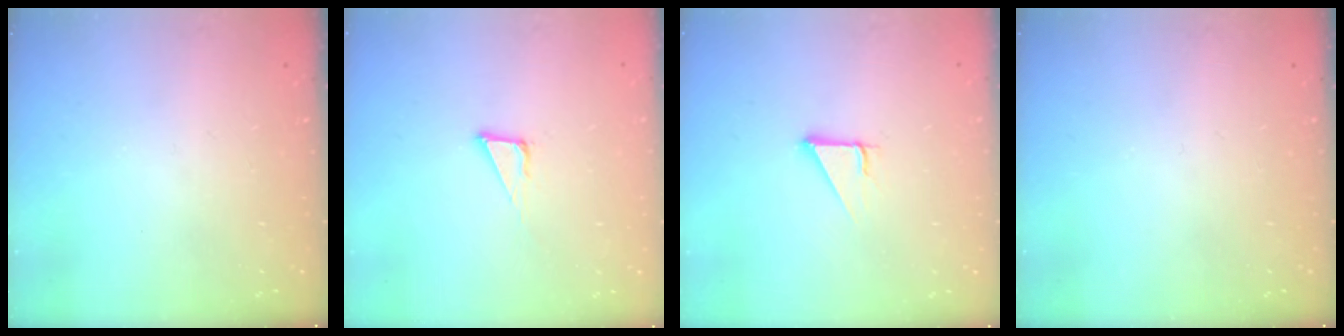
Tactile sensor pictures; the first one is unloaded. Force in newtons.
{"total": 3.9, "press": 3.9, "slide": 0.2}
{"total": 2.9, "press": 2.9, "slide": 0.1}
{"total": 0.0}